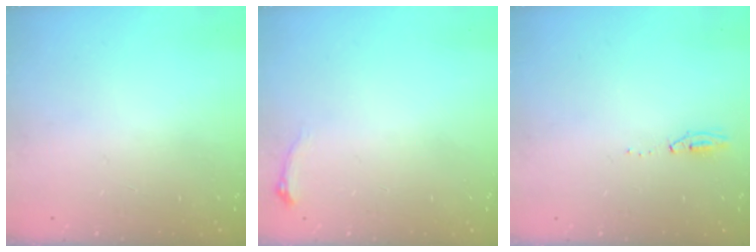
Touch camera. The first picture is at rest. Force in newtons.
{"total": 4.5, "press": 4.3, "slide": 1.1}
{"total": 15.0, "press": 4.8, "slide": 14.3}